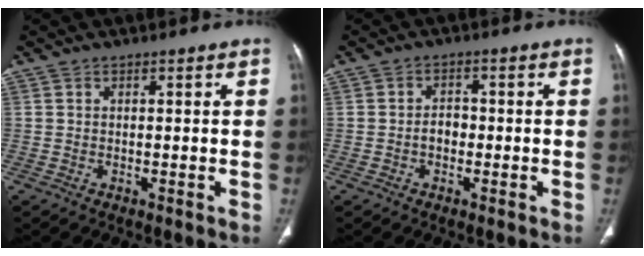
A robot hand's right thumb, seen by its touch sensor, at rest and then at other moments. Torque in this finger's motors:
{"motor_torque": [0.53, 0.83, 0.64, -0.39, 0.00]}